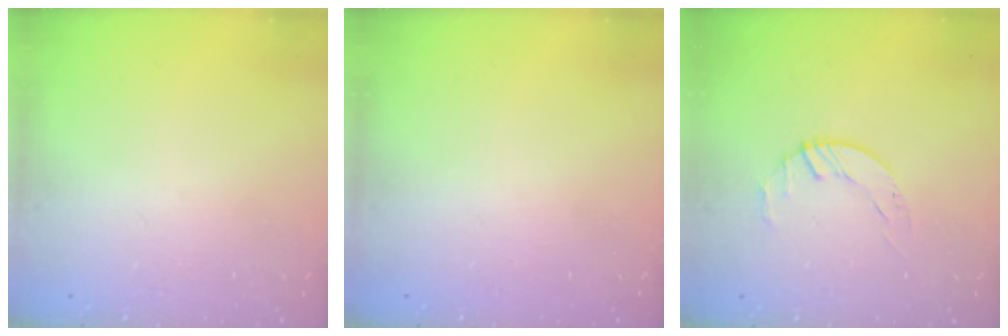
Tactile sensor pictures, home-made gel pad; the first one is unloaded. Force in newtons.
{"total": 0.0}
{"total": 1.8, "press": 1.7, "slide": 0.3}